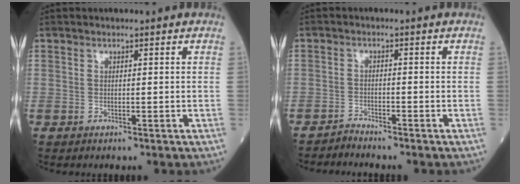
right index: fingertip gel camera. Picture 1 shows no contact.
{"total": 1.7, "force": [-1.6, -0.3, -0.5], "torque": [0.014, -0.009, -0.032]}